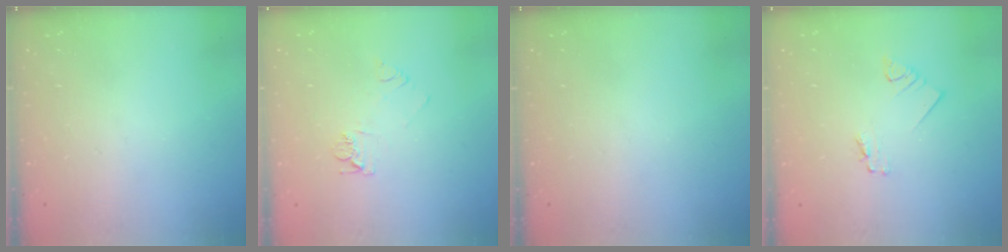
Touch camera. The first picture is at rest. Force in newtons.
{"total": 5.6, "press": 5.6, "slide": 0.5}
{"total": 0.0}
{"total": 1.8, "press": 1.7, "slide": 0.2}